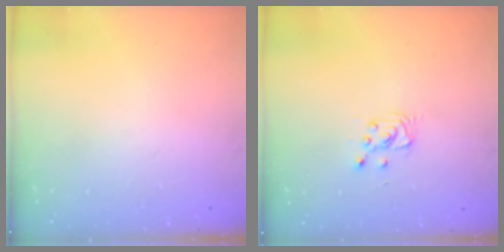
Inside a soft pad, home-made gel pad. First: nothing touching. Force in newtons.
{"total": 3.6, "press": 3.6, "slide": 0.4}